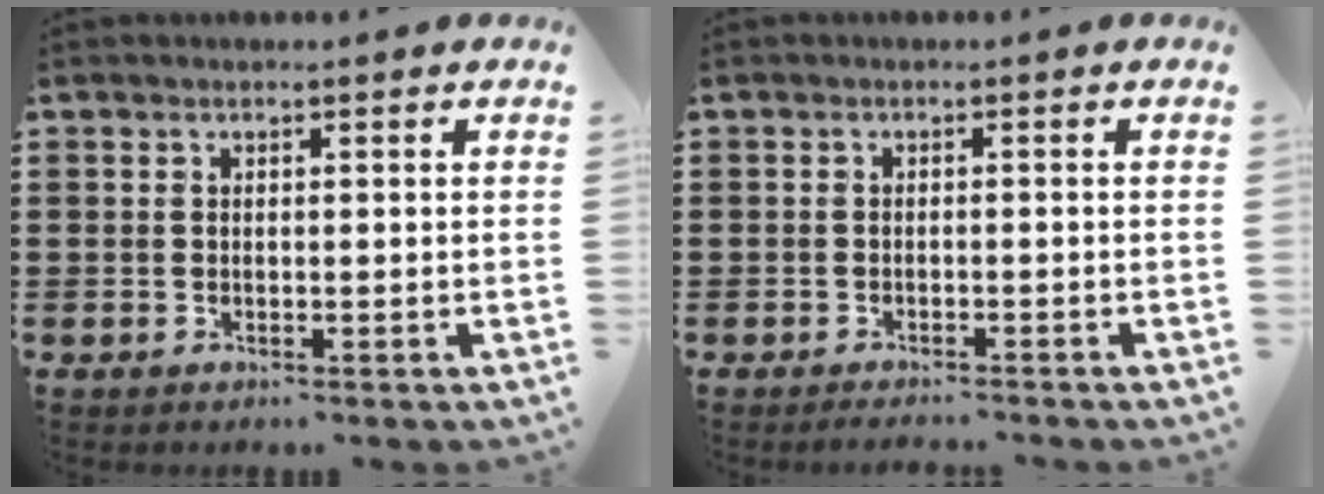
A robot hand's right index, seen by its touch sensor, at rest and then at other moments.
{"total": 1.2, "force": [-1.2, -0.1, 0.2], "torque": [-0.005, -0.001, -0.022]}